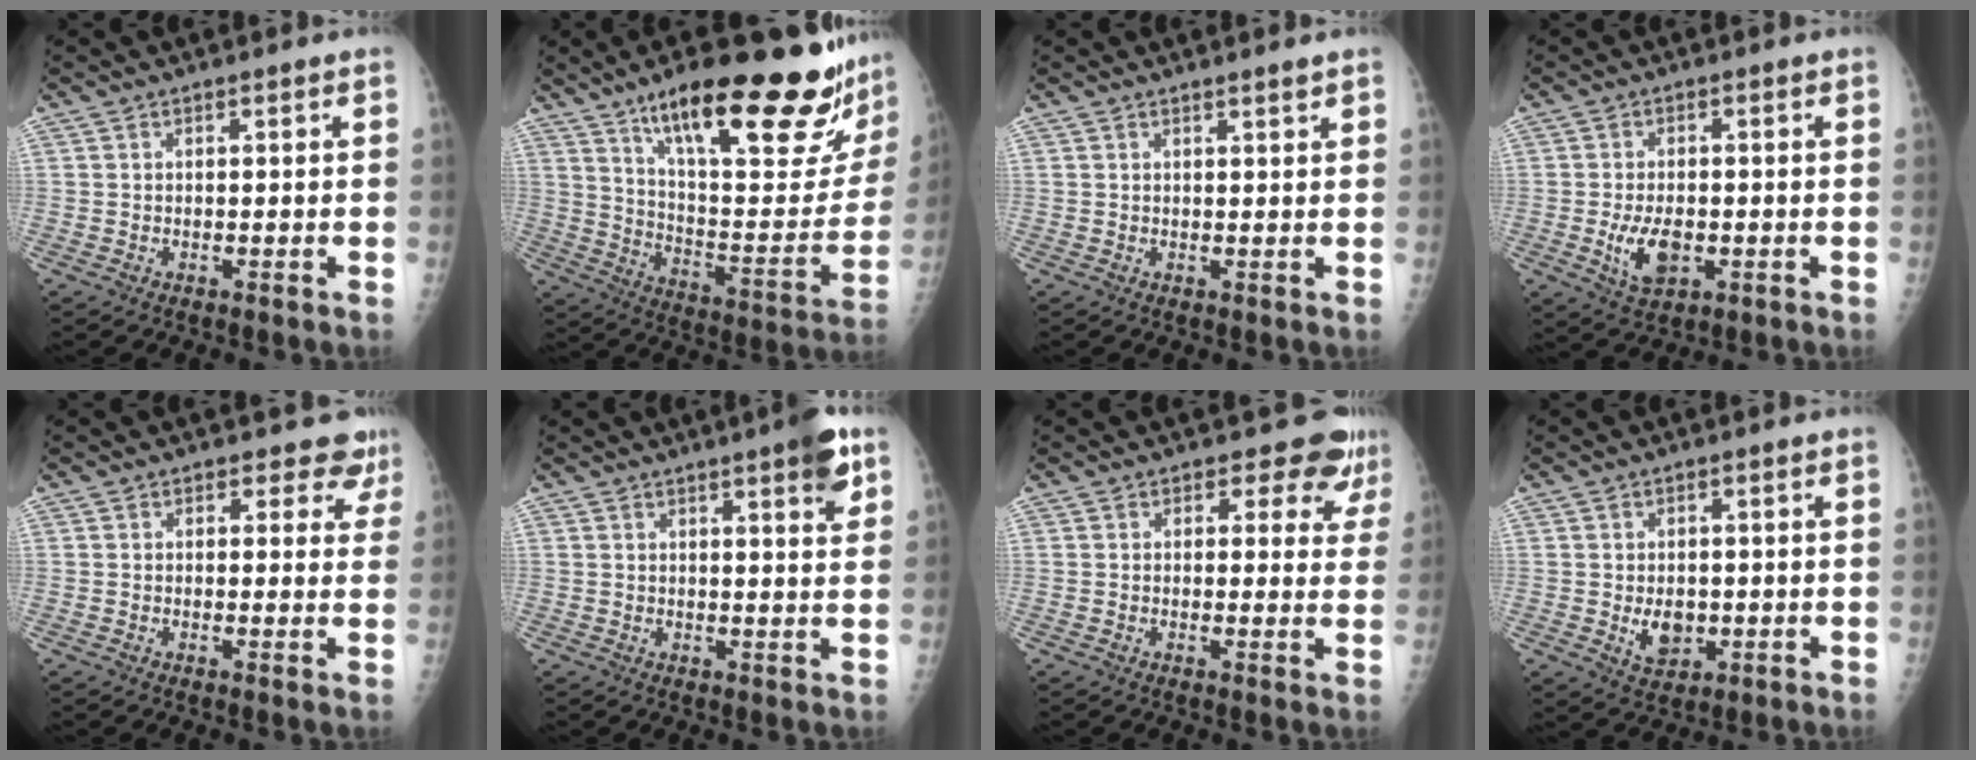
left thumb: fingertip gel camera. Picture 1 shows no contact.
{"total": 30.3, "force": [20.2, 7.2, 21.4], "torque": [-0.280, -0.078, 0.306]}
{"total": 1.1, "force": [0.9, 0.0, 0.6], "torque": [-0.006, -0.007, 0.015]}
{"total": 6.7, "force": [-1.5, 3.8, 5.3], "torque": [-0.093, -0.006, -0.021]}
{"total": 4.6, "force": [3.6, 2.7, 1.0], "torque": [0.028, -0.018, 0.026]}
{"total": 6.2, "force": [3.5, 1.1, 5.0], "torque": [-0.058, -0.014, 0.042]}
{"total": 6.4, "force": [4.9, 3.7, 1.9], "torque": [0.019, -0.024, 0.039]}
{"total": 4.9, "force": [-0.5, 3.6, 3.4], "torque": [-0.034, -0.005, 0.003]}